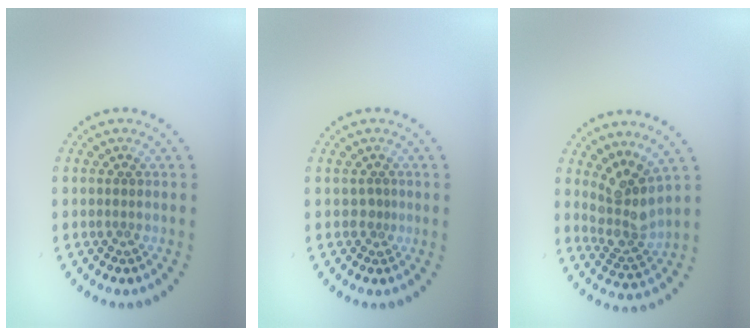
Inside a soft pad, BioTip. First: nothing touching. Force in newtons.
{"total": 0.5, "press": 0.2, "slide": 0.5}
{"total": 3.8, "press": 2.9, "slide": 2.5}